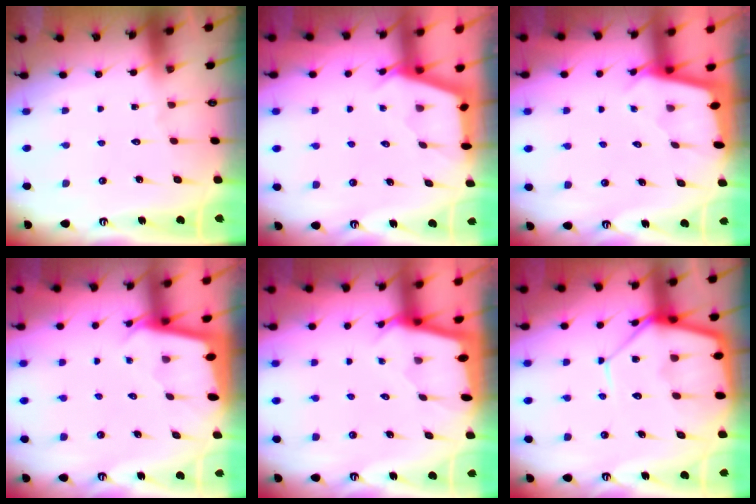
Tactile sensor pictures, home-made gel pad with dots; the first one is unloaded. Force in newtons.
{"total": 2.6, "press": 2.6, "slide": 0.3}
{"total": 2.0, "press": 2.0, "slide": 0.2}
{"total": 1.9, "press": 1.9, "slide": 0.1}
{"total": 1.5, "press": 1.5, "slide": 0.1}
{"total": 13.8, "press": 13.8, "slide": 1.2}